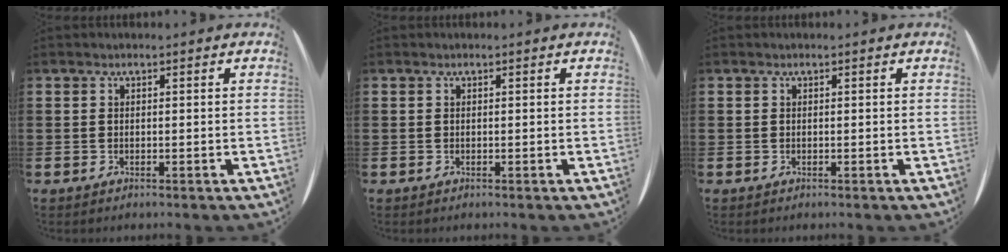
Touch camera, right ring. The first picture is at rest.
{"total": 0.0}
{"total": 0.0}